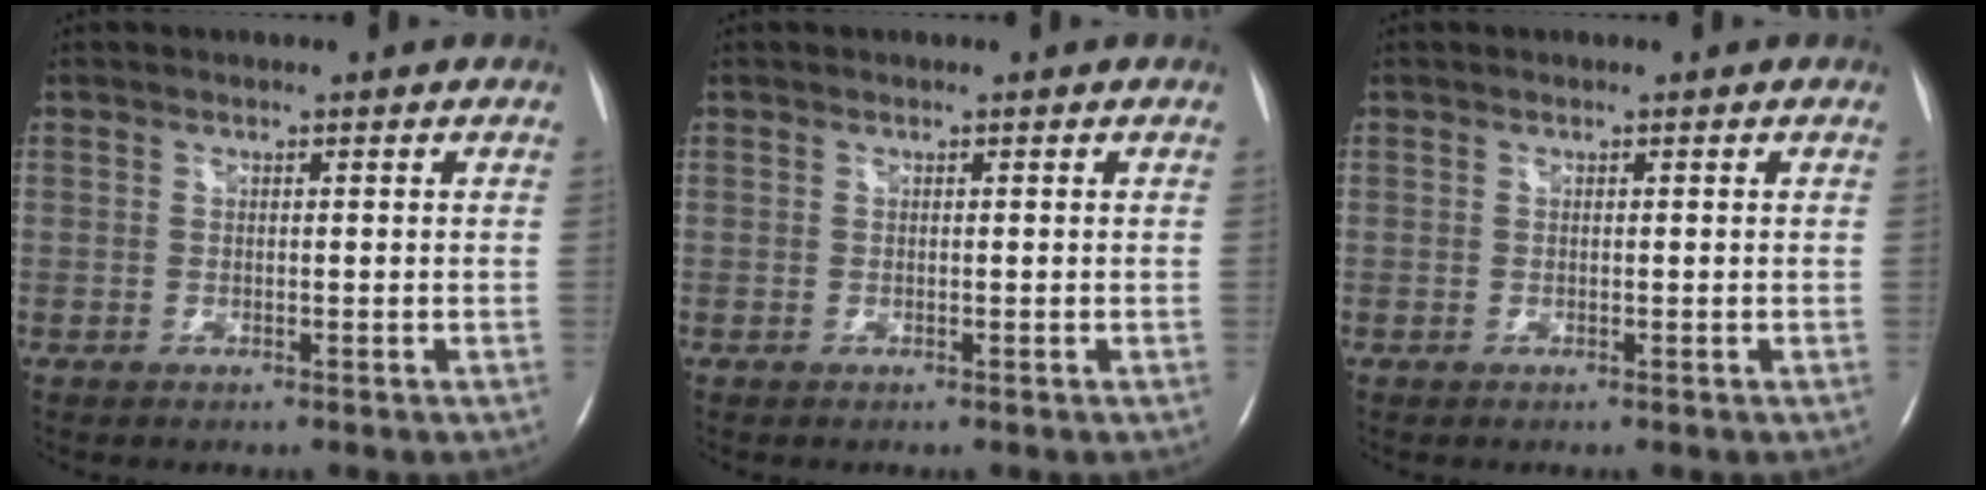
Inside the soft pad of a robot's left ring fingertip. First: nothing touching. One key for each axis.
{"total": 0.0}
{"total": 0.0}